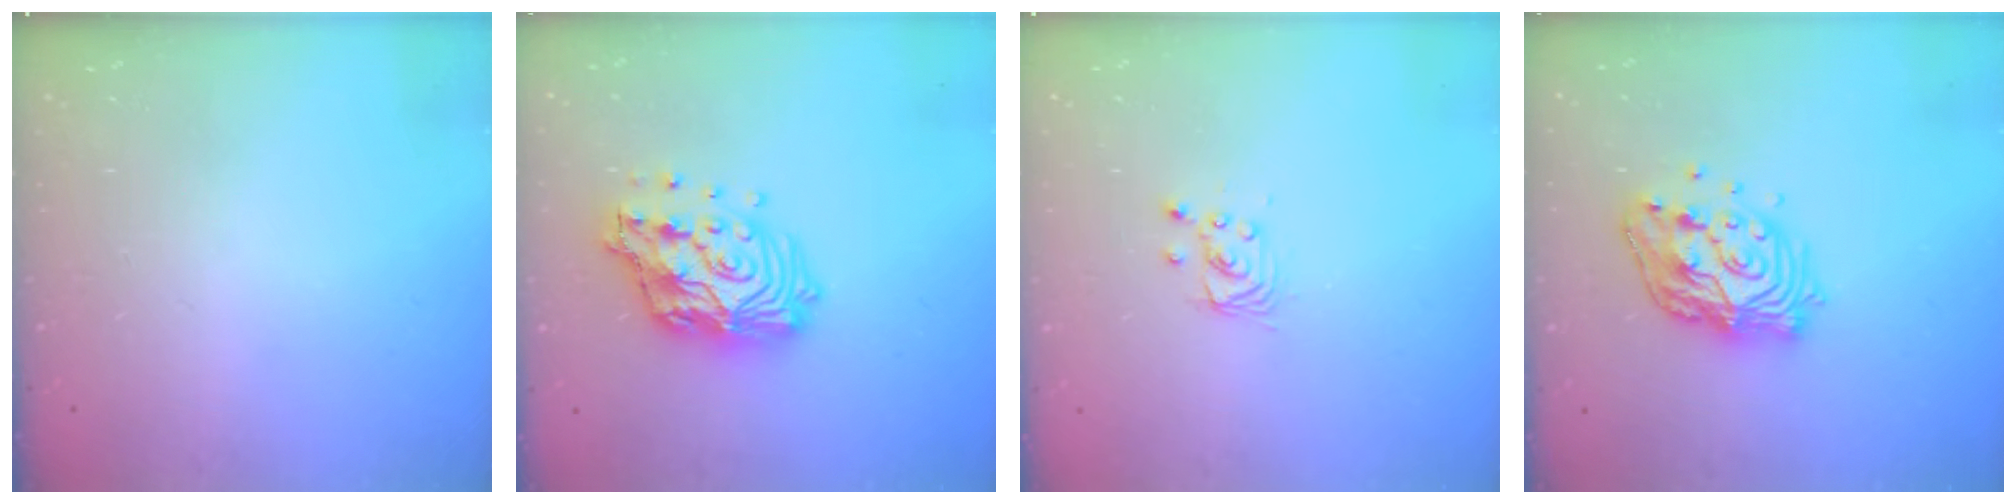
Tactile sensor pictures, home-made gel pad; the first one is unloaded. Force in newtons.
{"total": 17.2, "press": 17.1, "slide": 1.6}
{"total": 2.8, "press": 2.8, "slide": 0.2}
{"total": 18.0, "press": 17.9, "slide": 1.6}